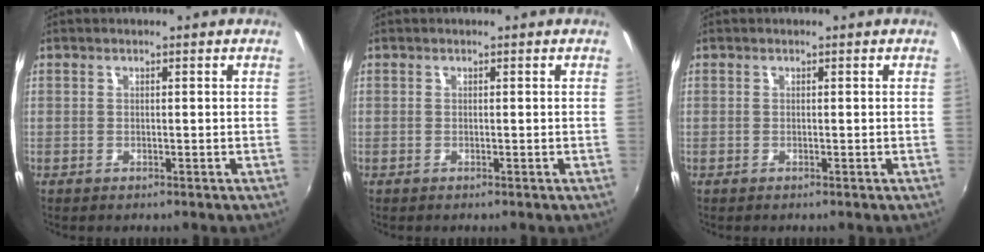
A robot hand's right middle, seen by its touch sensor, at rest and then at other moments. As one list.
[{"total": 0.0}, {"total": 0.0}]